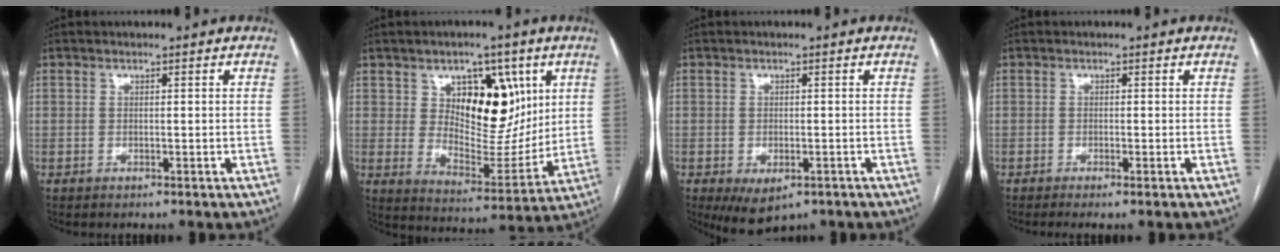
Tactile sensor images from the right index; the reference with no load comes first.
{"total": 13.3, "force": [5.0, 7.1, 10.0], "torque": [-0.144, 0.005, 0.093]}
{"total": 5.5, "force": [-3.0, 2.9, 3.6], "torque": [-0.059, -0.008, -0.037]}
{"total": 1.6, "force": [-1.0, -0.1, 1.2], "torque": [-0.021, -0.003, -0.016]}